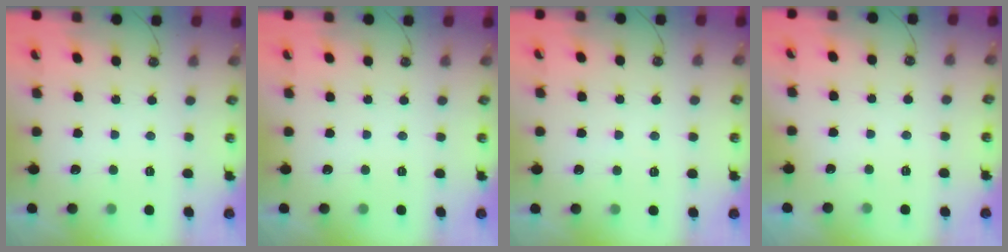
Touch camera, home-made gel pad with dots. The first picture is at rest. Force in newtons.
{"total": 0.0}
{"total": 5.8, "press": 5.8, "slide": 0.1}
{"total": 9.0, "press": 9.0, "slide": 0.3}